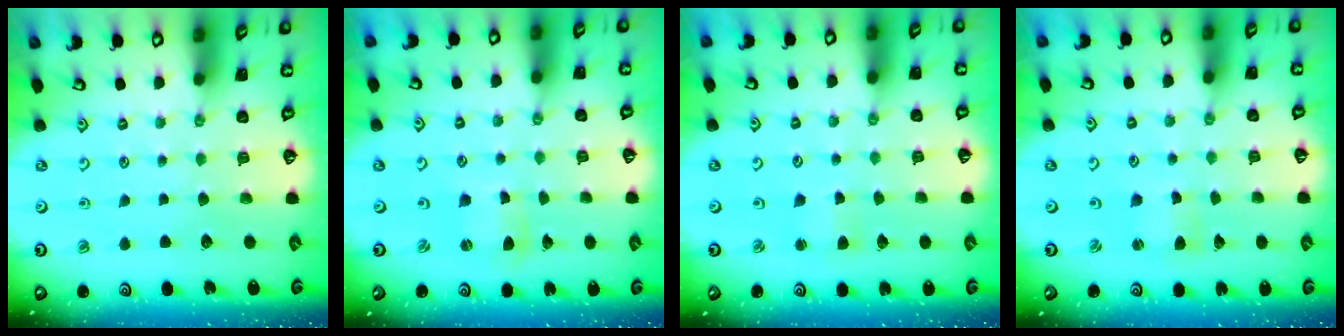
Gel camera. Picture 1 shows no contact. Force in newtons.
{"total": 2.6, "press": 2.6, "slide": 0.3}
{"total": 2.7, "press": 2.7, "slide": 0.3}
{"total": 2.2, "press": 2.2, "slide": 0.3}